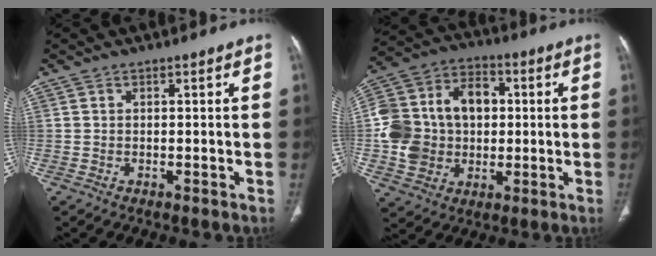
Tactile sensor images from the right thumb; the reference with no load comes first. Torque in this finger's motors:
{"motor_torque": [1.89, 1.82, 1.20, 0.25, 0.15]}